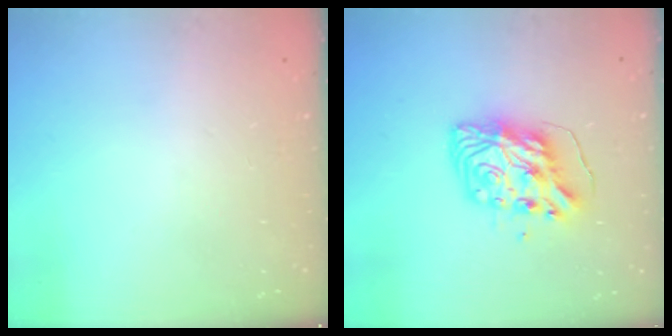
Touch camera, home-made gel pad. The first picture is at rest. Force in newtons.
{"total": 11.0, "press": 10.9, "slide": 1.6}